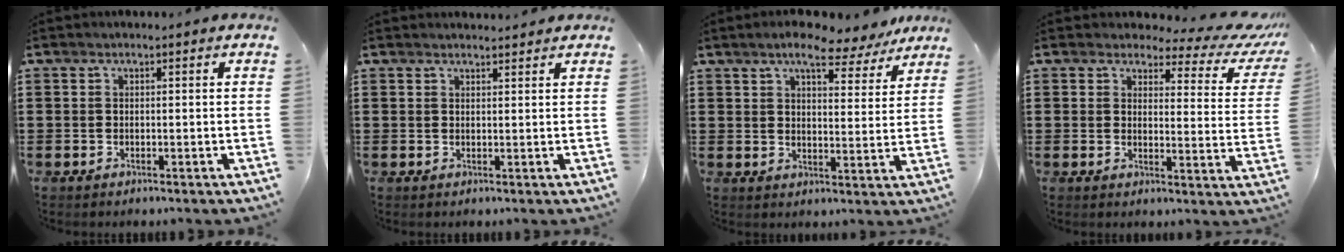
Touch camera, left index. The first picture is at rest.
{"total": 1.3, "force": [1.3, 0.2, 0.1], "torque": [-0.006, 0.000, 0.026]}
{"total": 7.4, "force": [6.1, 1.9, 3.8], "torque": [-0.069, -0.021, 0.104]}
{"total": 4.2, "force": [3.1, 1.5, 2.3], "torque": [-0.046, -0.020, 0.047]}